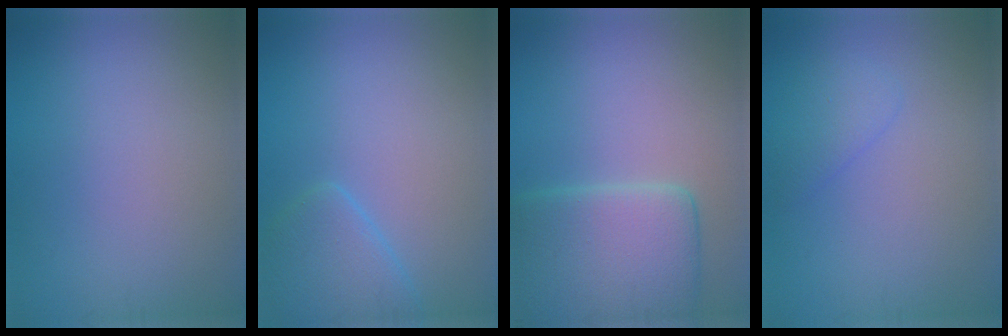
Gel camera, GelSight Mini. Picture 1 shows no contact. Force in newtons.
{"total": 3.0, "press": 2.9, "slide": 0.3}
{"total": 7.3, "press": 7.3, "slide": 0.4}
{"total": 1.6, "press": 1.6, "slide": 0.1}